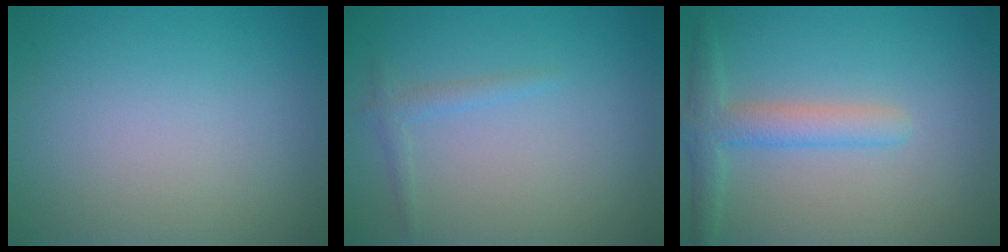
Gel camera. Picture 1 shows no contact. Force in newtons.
{"total": 1.1, "press": 1.1, "slide": 0.0}
{"total": 3.1, "press": 3.1, "slide": 0.1}